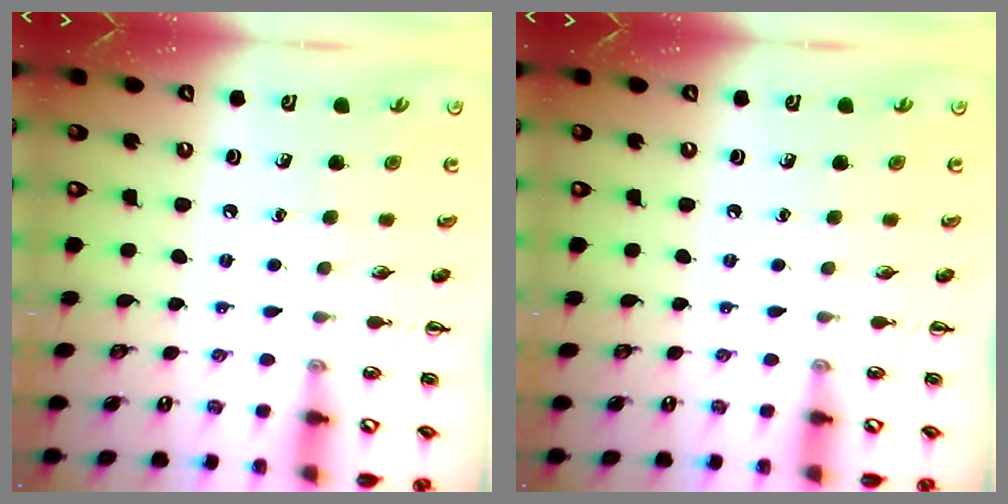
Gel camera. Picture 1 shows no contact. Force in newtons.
{"total": 0.0}